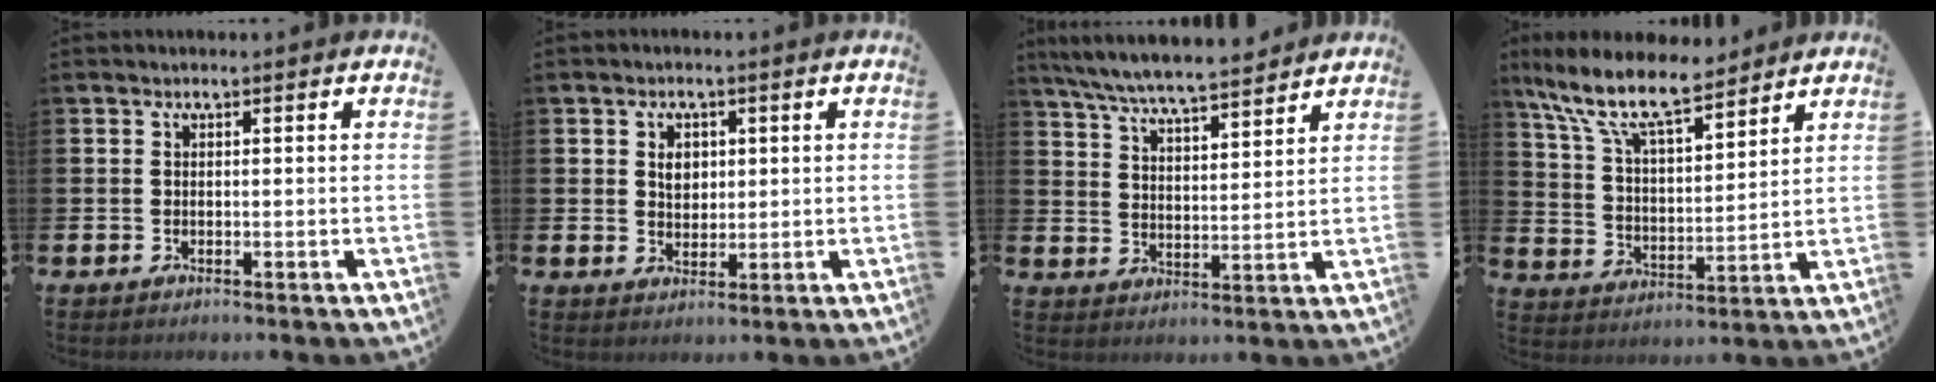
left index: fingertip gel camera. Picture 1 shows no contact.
{"total": 2.5, "force": [0.9, 1.9, 1.4], "torque": [-0.007, 0.000, 0.009]}
{"total": 7.1, "force": [6.8, 0.2, 1.9], "torque": [-0.066, -0.041, 0.123]}
{"total": 10.7, "force": [8.8, 3.2, 5.3], "torque": [-0.142, -0.042, 0.156]}